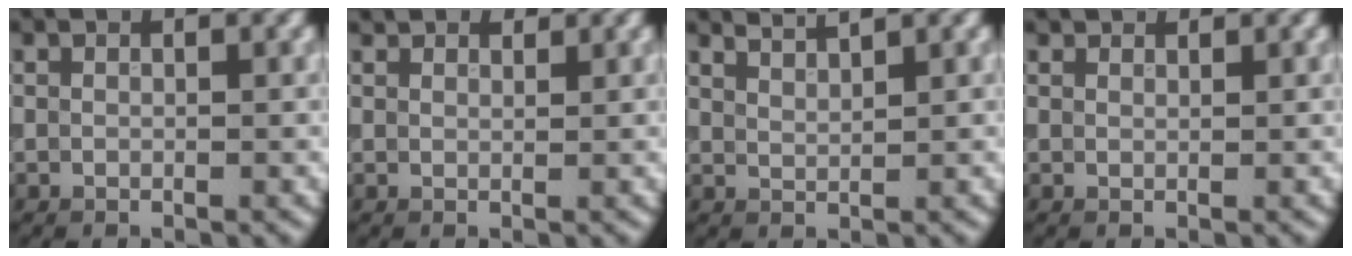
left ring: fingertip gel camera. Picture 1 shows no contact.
{"total": 2.0, "force": [1.8, 0.8, 0.5], "torque": [-0.013, -0.004, 0.031]}
{"total": 2.4, "force": [2.3, 0.4, 0.8], "torque": [-0.003, 0.005, 0.032]}
{"total": 1.9, "force": [1.7, 0.6, 0.4], "torque": [-0.010, -0.005, 0.024]}